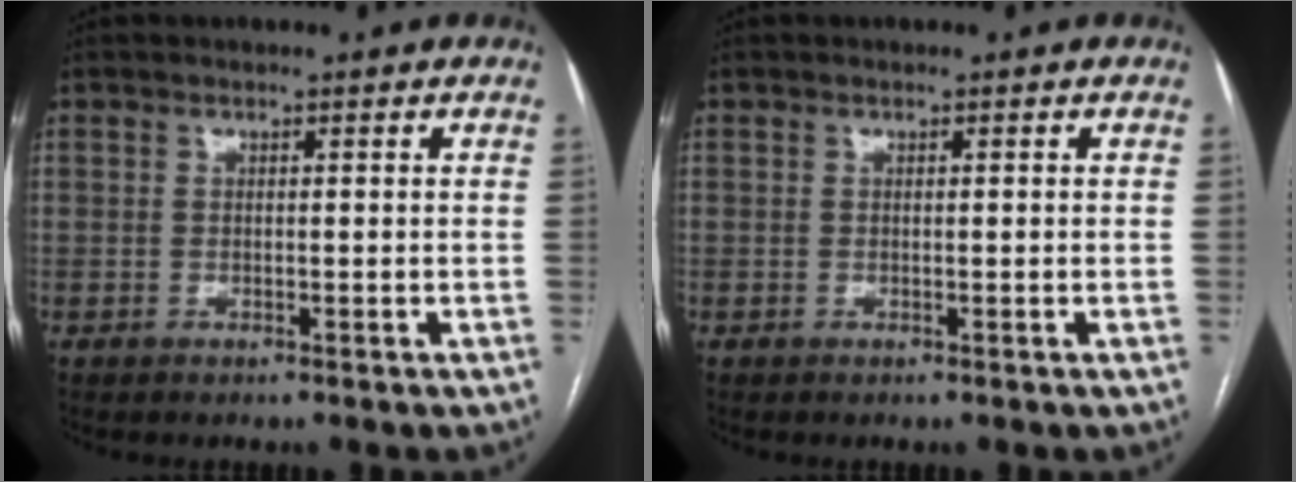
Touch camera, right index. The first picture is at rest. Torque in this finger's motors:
{"motor_torque": [-0.43, -0.14, 0.06, 0.01]}